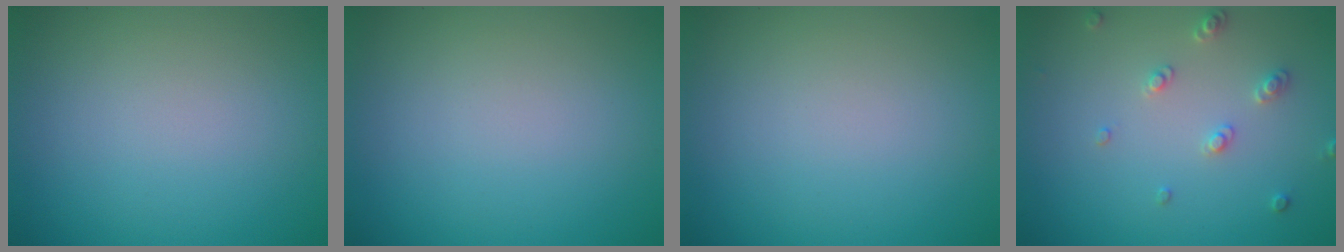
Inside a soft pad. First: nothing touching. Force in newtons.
{"total": 0.0}
{"total": 0.0}
{"total": 1.9, "press": 1.8, "slide": 0.5}